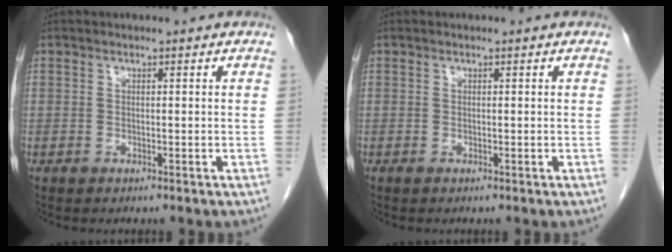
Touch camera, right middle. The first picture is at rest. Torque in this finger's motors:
{"motor_torque": [-0.01, 0.00, 0.00, -0.01]}